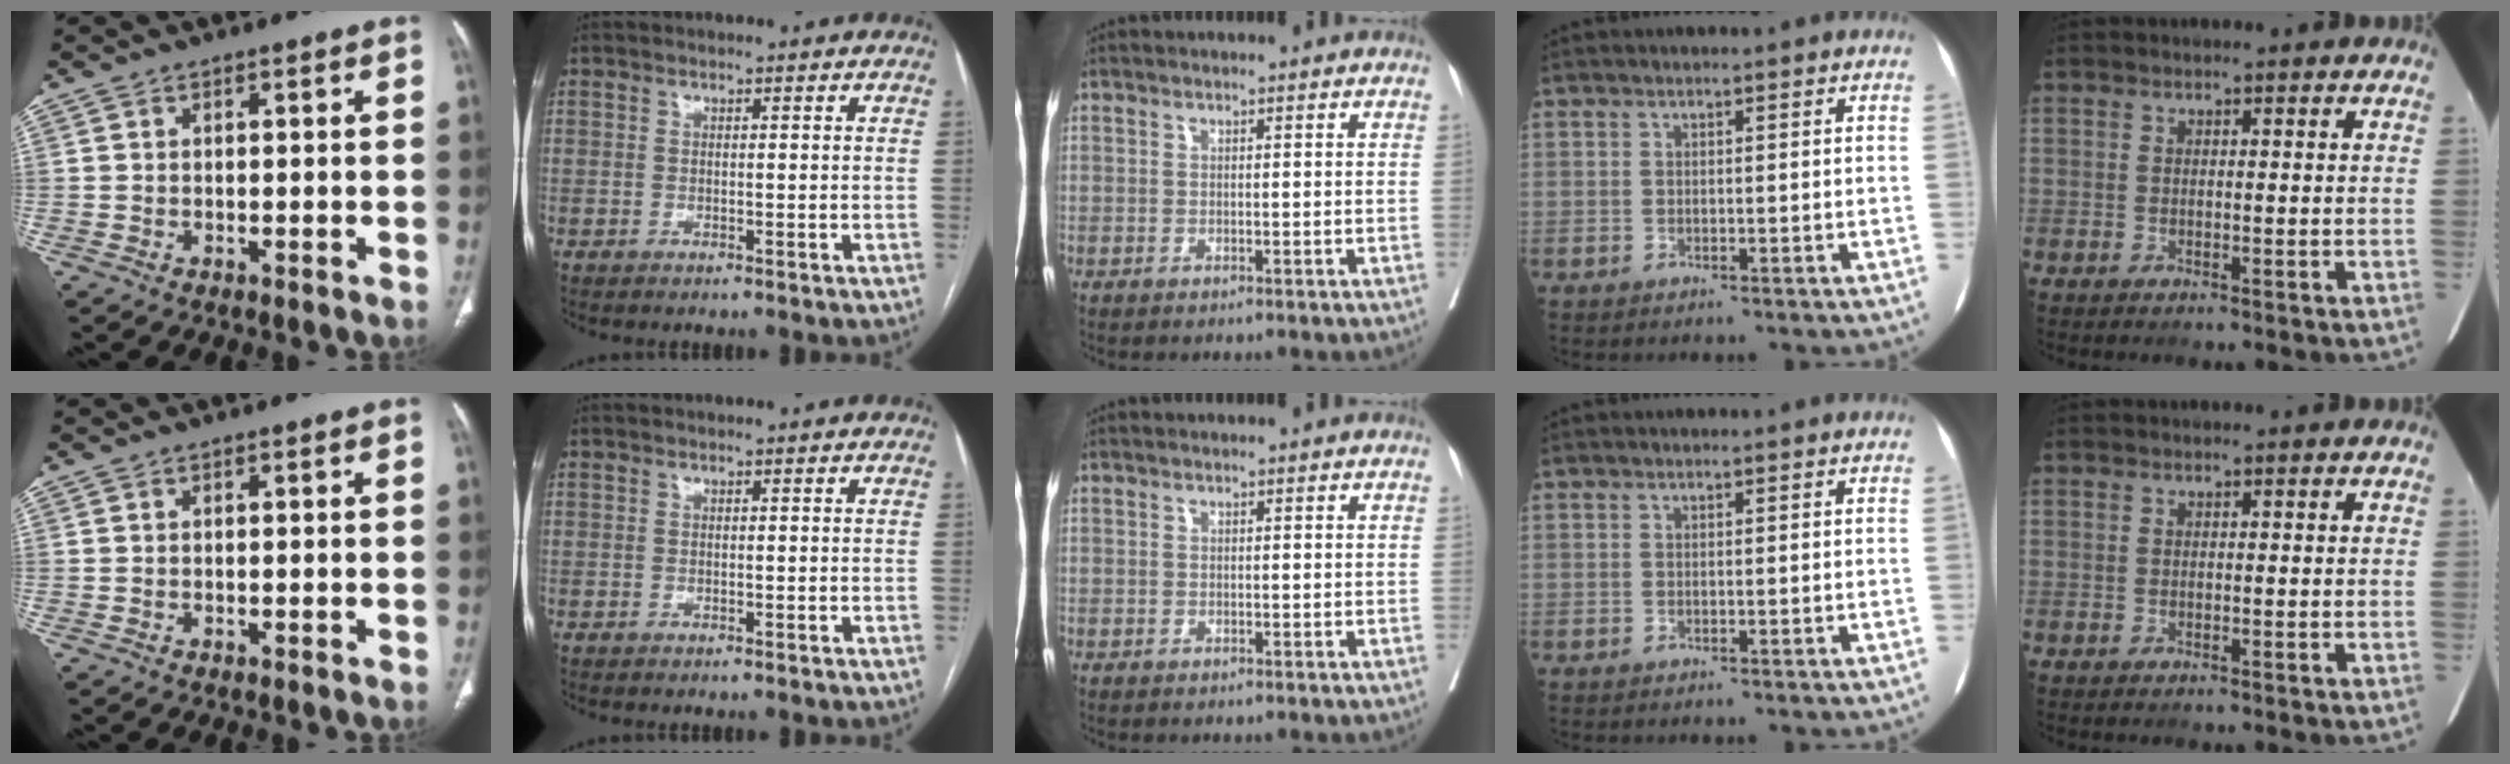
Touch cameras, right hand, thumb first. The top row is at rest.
{}